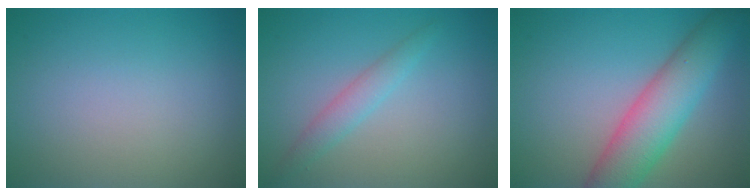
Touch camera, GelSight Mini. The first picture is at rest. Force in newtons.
{"total": 2.0, "press": 2.0, "slide": 0.0}
{"total": 6.7, "press": 6.7, "slide": 0.4}